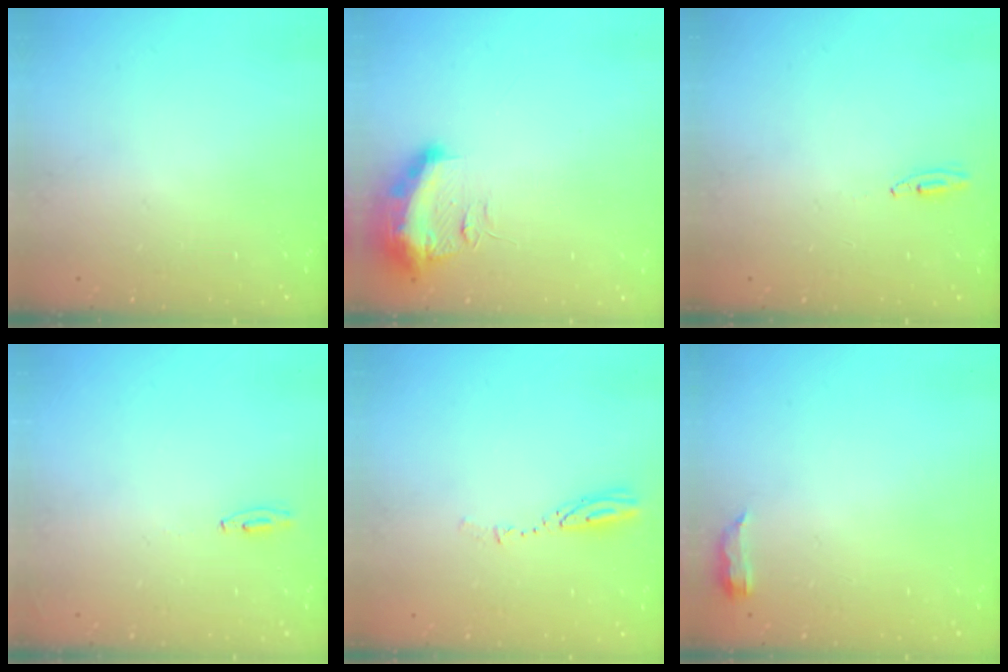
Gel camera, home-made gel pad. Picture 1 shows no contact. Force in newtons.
{"total": 17.3, "press": 13.2, "slide": 11.2}
{"total": 2.7, "press": 2.5, "slide": 1.0}
{"total": 15.9, "press": 4.3, "slide": 15.3}
{"total": 3.6, "press": 3.5, "slide": 0.5}
{"total": 5.1, "press": 4.8, "slide": 1.7}